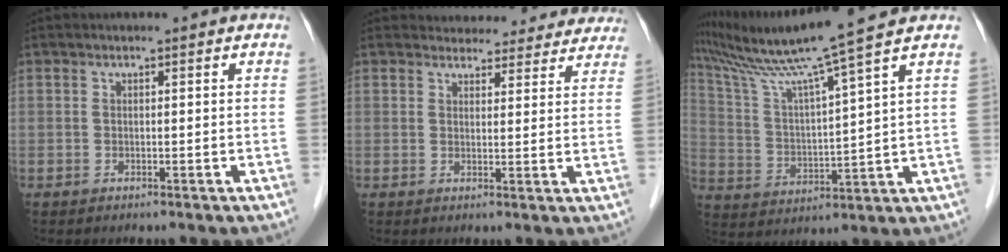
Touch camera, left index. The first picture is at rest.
{"total": 14.2, "force": [13.3, 4.5, 2.0], "torque": [0.002, 0.001, 0.141]}
{"total": 14.2, "force": [11.5, -3.3, 7.6], "torque": [-0.142, -0.012, 0.201]}